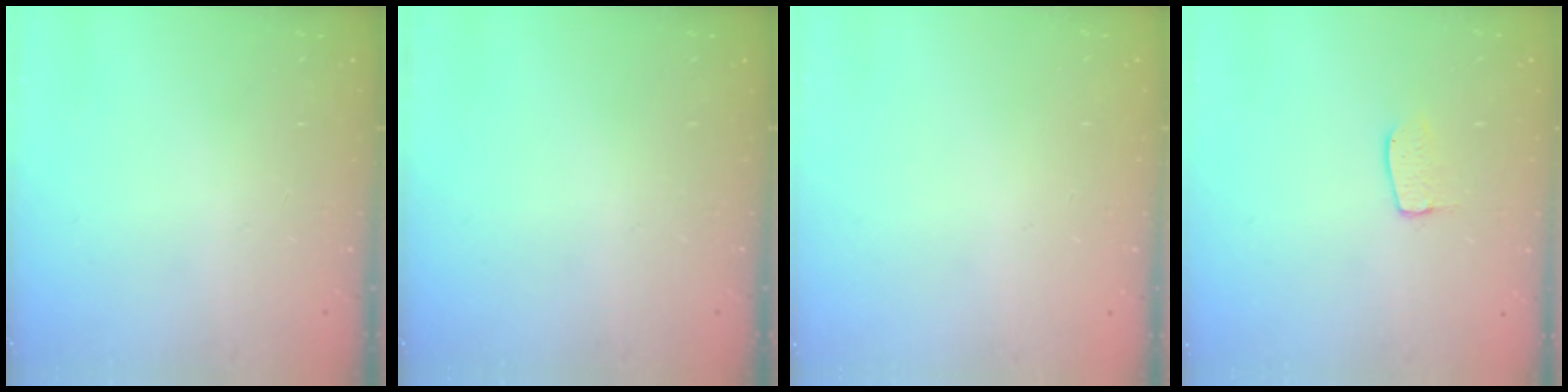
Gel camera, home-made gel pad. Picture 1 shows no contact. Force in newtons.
{"total": 0.0}
{"total": 0.0}
{"total": 6.5, "press": 6.5, "slide": 0.4}